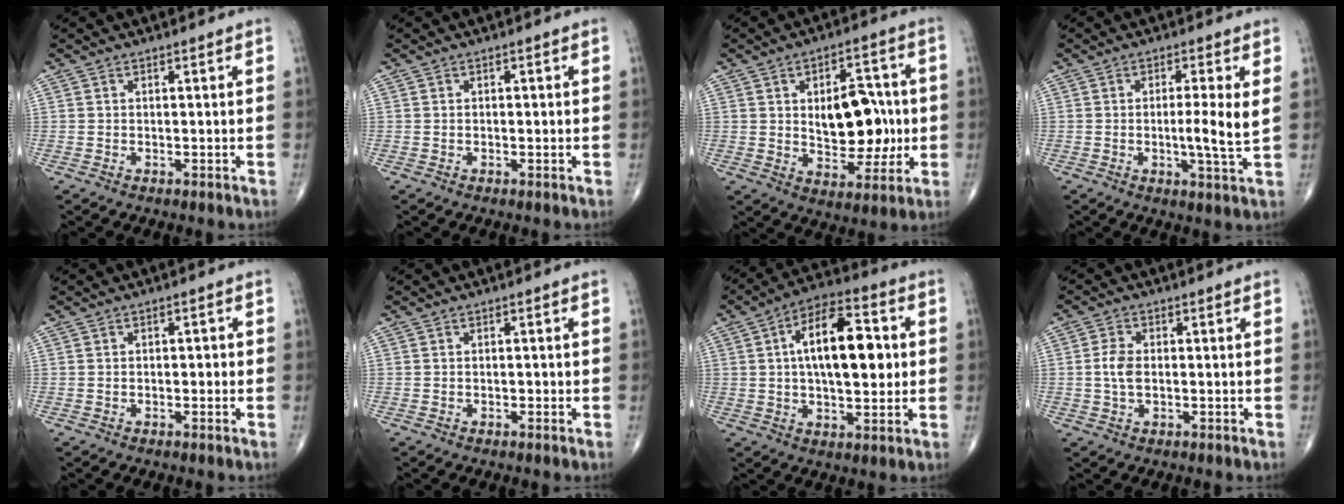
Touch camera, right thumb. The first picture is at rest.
{"total": 0.0}
{"total": 13.4, "force": [0.6, 7.9, 10.9], "torque": [-0.113, 0.004, 0.017]}
{"total": 6.0, "force": [0.6, 0.2, 6.0], "torque": [-0.102, -0.012, 0.006]}
{"total": 1.3, "force": [-0.1, 0.8, 1.0], "torque": [-0.004, 0.003, -0.007]}
{"total": 0.7, "force": [-0.2, 0.4, 0.5], "torque": [-0.002, 0.002, -0.005]}
{"total": 16.7, "force": [2.3, 7.9, 14.6], "torque": [-0.215, 0.015, 0.032]}
{"total": 3.9, "force": [-0.1, 2.3, 3.1], "torque": [-0.066, 0.004, -0.006]}